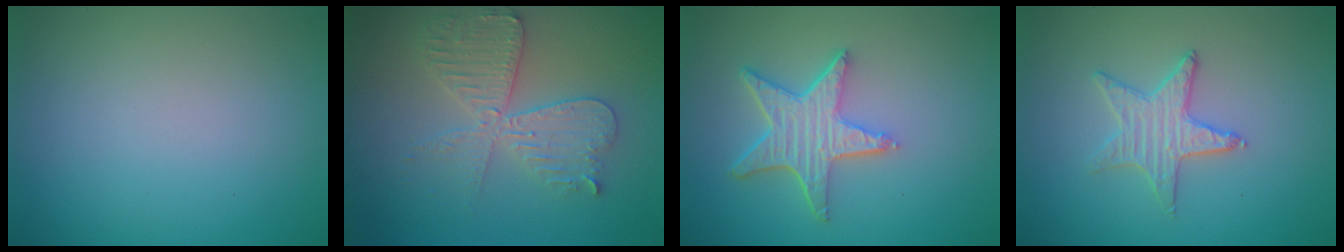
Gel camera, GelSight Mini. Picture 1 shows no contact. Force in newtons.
{"total": 5.3, "press": 5.2, "slide": 0.7}
{"total": 5.1, "press": 4.1, "slide": 3.1}
{"total": 1.9, "press": 1.9, "slide": 0.2}